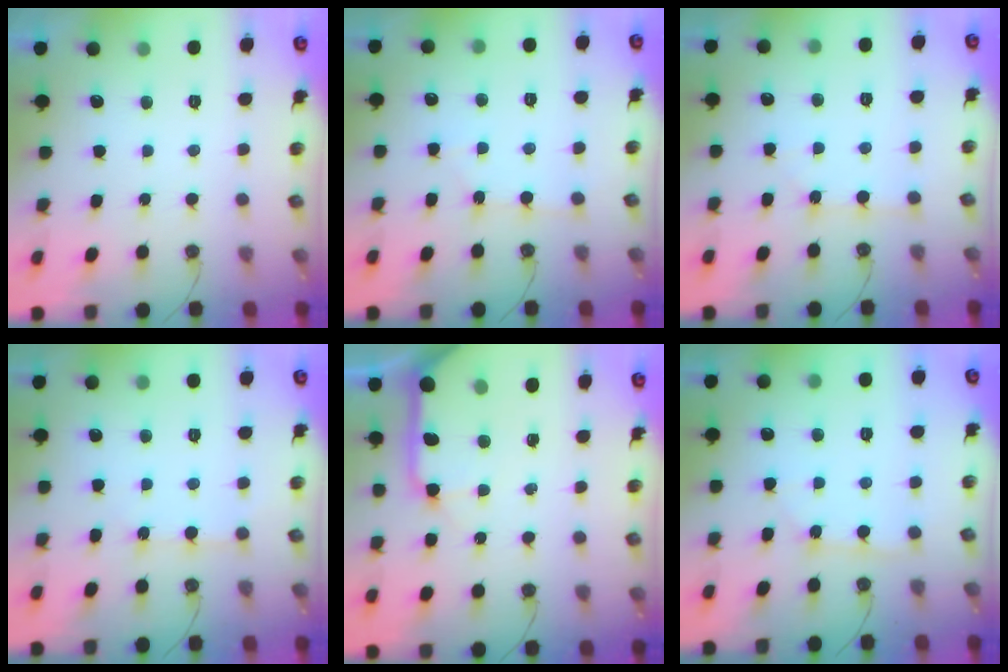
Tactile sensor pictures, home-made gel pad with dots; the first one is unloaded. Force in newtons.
{"total": 2.3, "press": 2.3, "slide": 0.4}
{"total": 1.5, "press": 1.5, "slide": 0.3}
{"total": 3.8, "press": 3.8, "slide": 0.5}
{"total": 13.2, "press": 13.1, "slide": 2.1}
{"total": 2.2, "press": 2.2, "slide": 0.3}